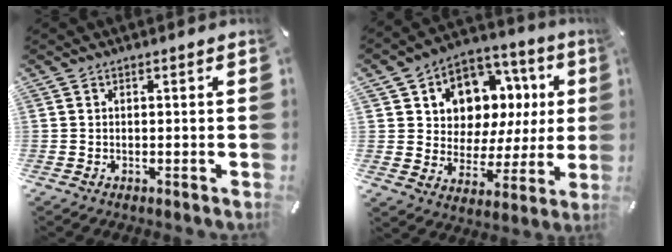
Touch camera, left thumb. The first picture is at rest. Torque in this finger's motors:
{"motor_torque": [2.46, 2.54, 1.16, -1.03, 0.15]}